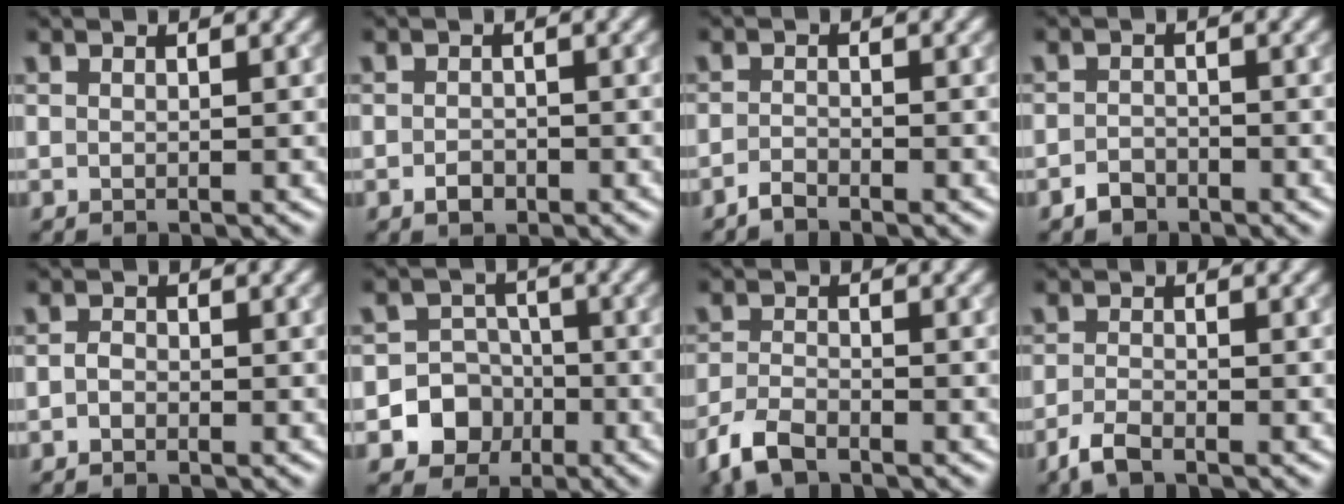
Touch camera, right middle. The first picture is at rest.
{"total": 1.3, "force": [-0.9, 0.7, 0.5], "torque": [-0.012, -0.002, -0.018]}
{"total": 1.3, "force": [-1.2, 0.1, 0.3], "torque": [-0.008, 0.001, -0.028]}
{"total": 1.6, "force": [-1.5, 0.8, 0.2], "torque": [-0.003, 0.003, -0.029]}
{"total": 0.8, "force": [-0.6, 0.5, 0.3], "torque": [-0.010, -0.001, -0.014]}
{"total": 6.6, "force": [-2.9, 5.8, 1.0], "torque": [0.000, -0.004, -0.074]}
{"total": 3.3, "force": [-2.7, 1.0, 1.5], "torque": [-0.038, -0.007, -0.064]}
{"total": 2.2, "force": [-1.9, 0.5, 1.1], "torque": [-0.031, -0.006, -0.043]}